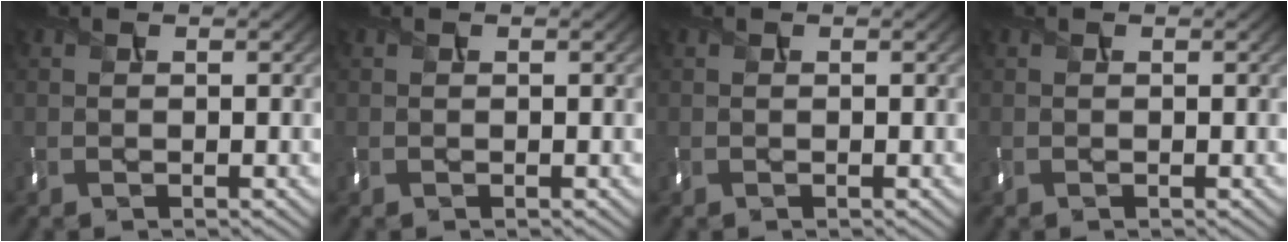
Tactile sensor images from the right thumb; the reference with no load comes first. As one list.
[{"total": 0.0}, {"total": 0.0}, {"total": 0.0}]